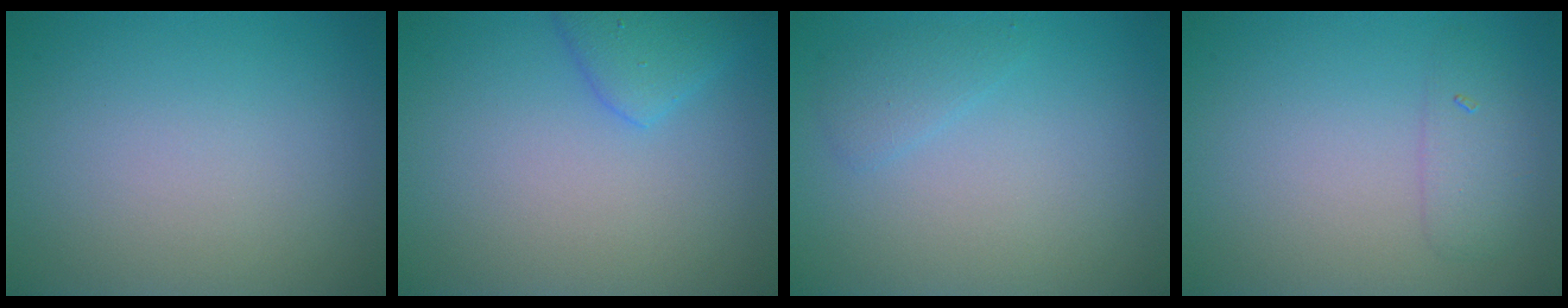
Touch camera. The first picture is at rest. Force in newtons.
{"total": 2.5, "press": 2.4, "slide": 0.3}
{"total": 1.3, "press": 1.3, "slide": 0.0}
{"total": 1.8, "press": 1.8, "slide": 0.1}